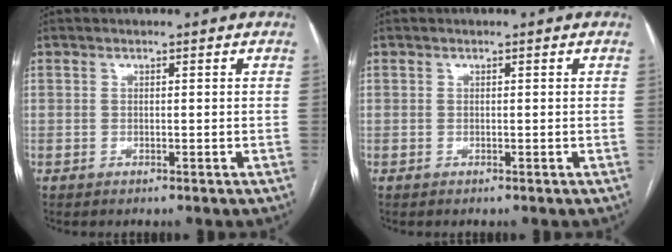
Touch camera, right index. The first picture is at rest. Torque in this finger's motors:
{"motor_torque": [0.00, 0.00, 0.00, 0.01]}